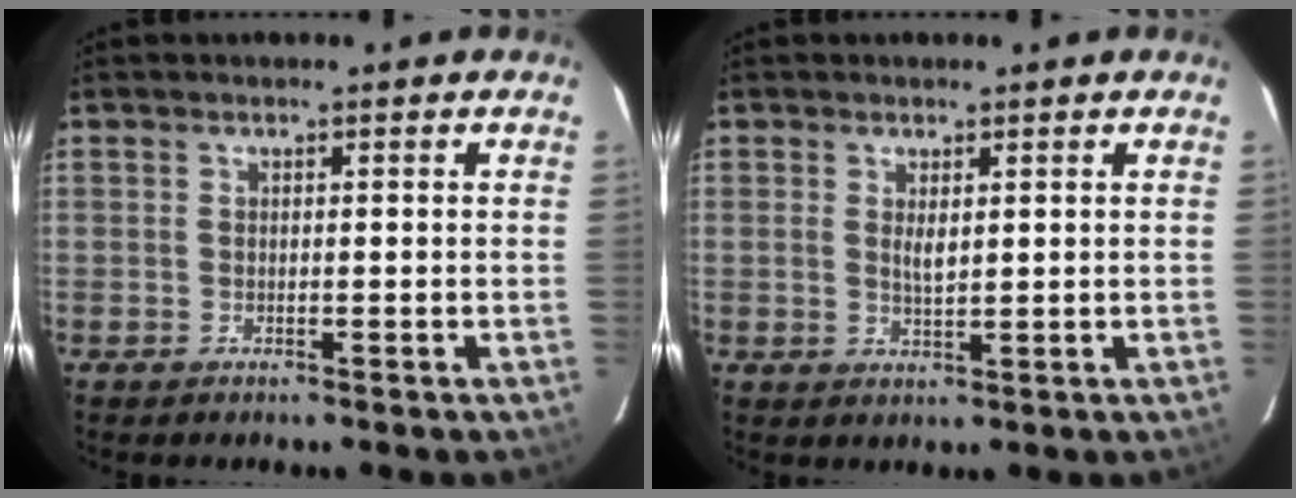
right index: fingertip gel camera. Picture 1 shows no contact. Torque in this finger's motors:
{"motor_torque": [-0.08, 0.09, -0.03, 0.03]}